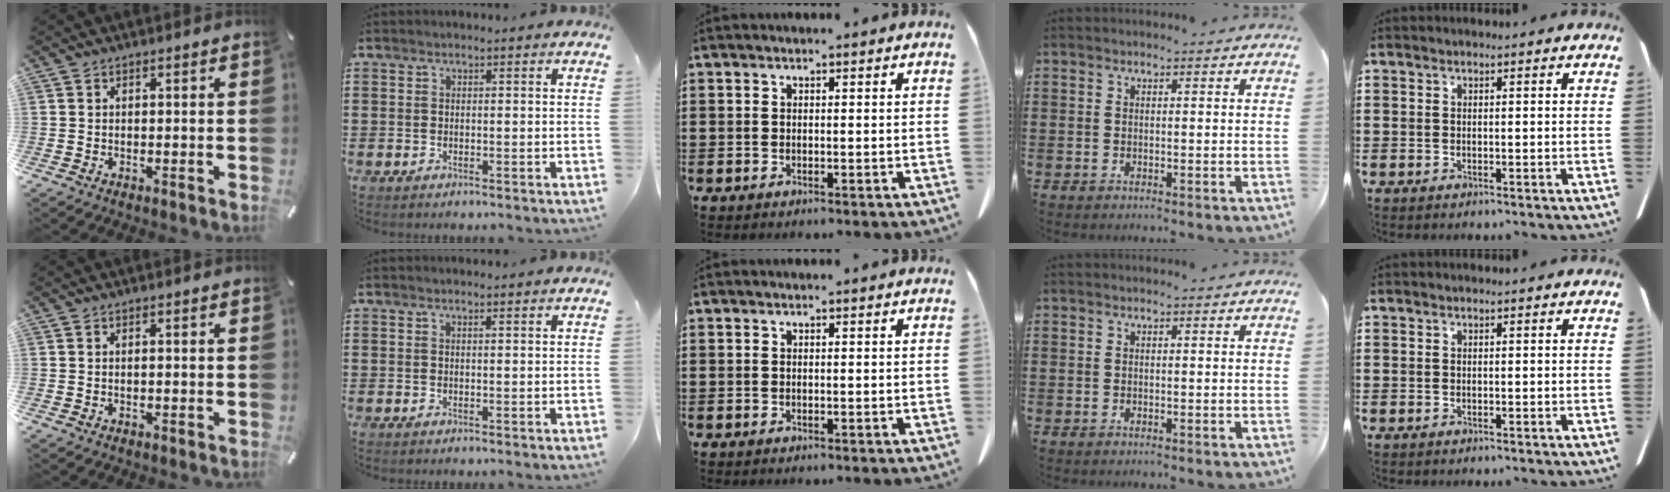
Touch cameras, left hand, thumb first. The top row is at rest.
{"thumb": {"total": 0.6, "force": [-0.1, 0.3, 0.6], "torque": [-0.011, 0.000, -0.002]}, "index": {"total": 0.6, "force": [0.4, 0.0, 0.4], "torque": [-0.010, -0.001, 0.009]}}